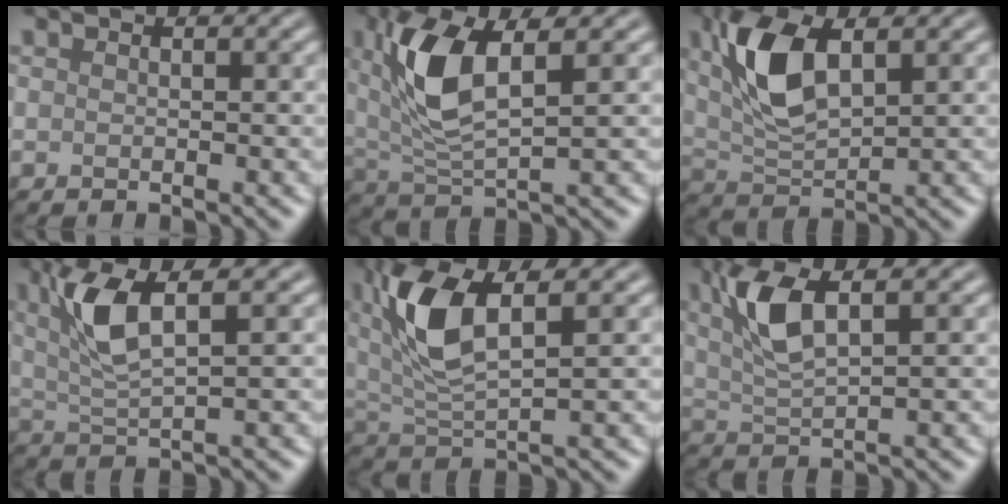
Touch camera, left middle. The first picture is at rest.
{"total": 6.7, "force": [1.7, 2.6, 6.0], "torque": [-0.137, -0.003, 0.043]}
{"total": 6.6, "force": [1.9, 3.0, 5.6], "torque": [-0.127, 0.007, 0.043]}
{"total": 4.8, "force": [1.5, 1.1, 4.4], "torque": [-0.098, 0.002, 0.041]}
{"total": 7.1, "force": [1.9, 2.6, 6.3], "torque": [-0.144, 0.002, 0.043]}
{"total": 4.8, "force": [1.7, 1.4, 4.3], "torque": [-0.099, 0.003, 0.042]}